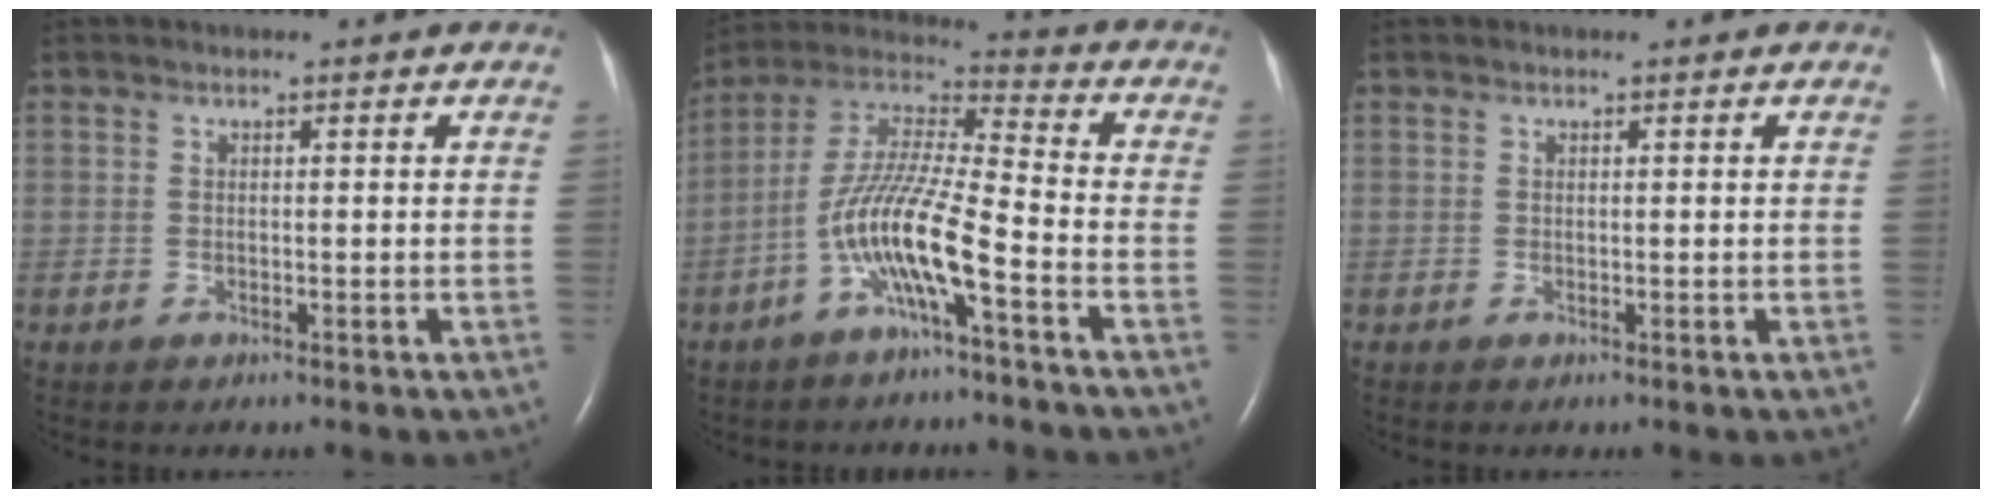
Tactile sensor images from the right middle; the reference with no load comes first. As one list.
[{"total": 12.1, "force": [-5.1, 0.9, 10.9], "torque": [-0.227, 0.008, -0.102]}, {"total": 0.0}]